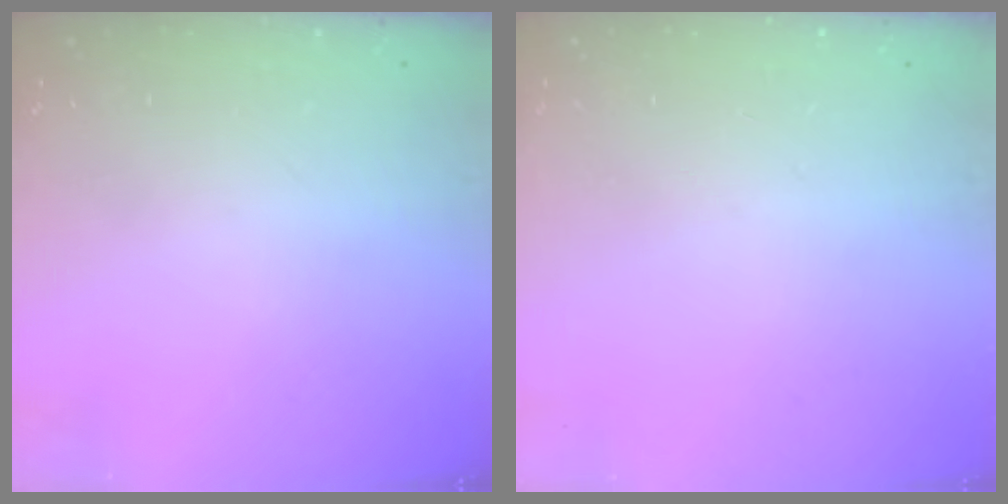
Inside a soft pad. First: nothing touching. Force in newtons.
{"total": 0.0}